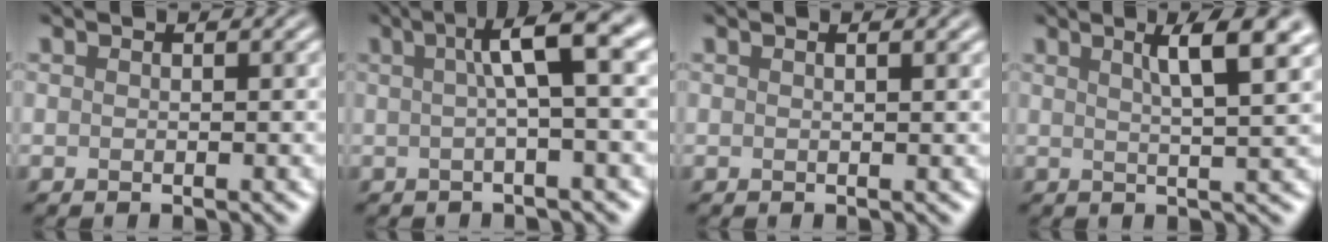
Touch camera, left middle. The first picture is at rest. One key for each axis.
{"total": 6.0, "fx": 1.2, "fy": 1.2, "fz": 5.7, "tx": -0.076, "ty": 0.015, "tz": 0.011}
{"total": 1.8, "fx": 0.9, "fy": 0.7, "fz": 1.4, "tx": -0.013, "ty": -0.005, "tz": -0.002}
{"total": 5.5, "fx": 2.6, "fy": 1.2, "fz": 4.7, "tx": -0.051, "ty": 0.005, "tz": 0.032}